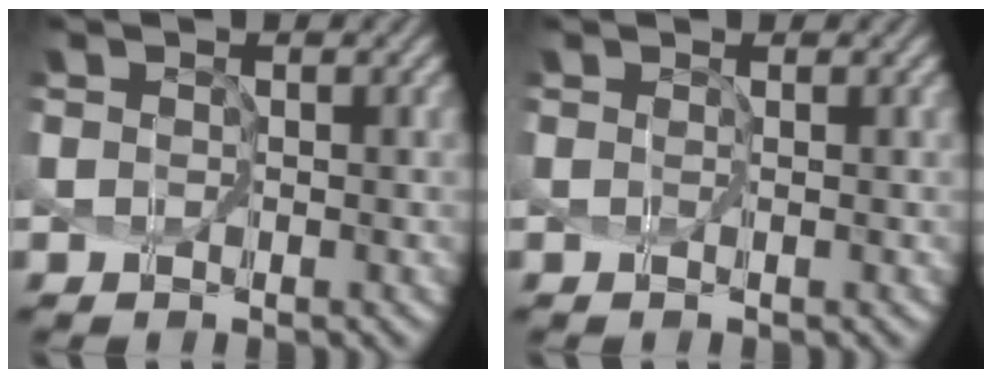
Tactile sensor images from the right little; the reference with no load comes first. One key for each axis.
{"total": 1.4, "fx": 0.4, "fy": -1.3, "fz": -0.2, "tx": 0.008, "ty": -0.011, "tz": 0.009}